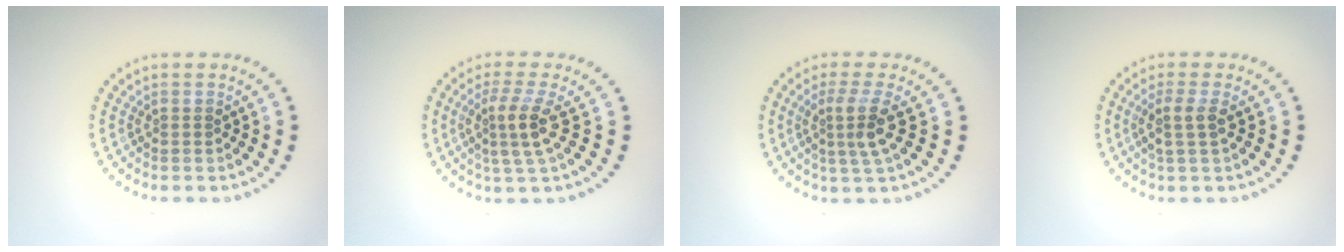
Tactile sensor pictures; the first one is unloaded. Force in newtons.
{"total": 3.0, "press": 2.3, "slide": 1.9}
{"total": 2.9, "press": 2.2, "slide": 2.0}
{"total": 2.1, "press": 1.7, "slide": 1.2}